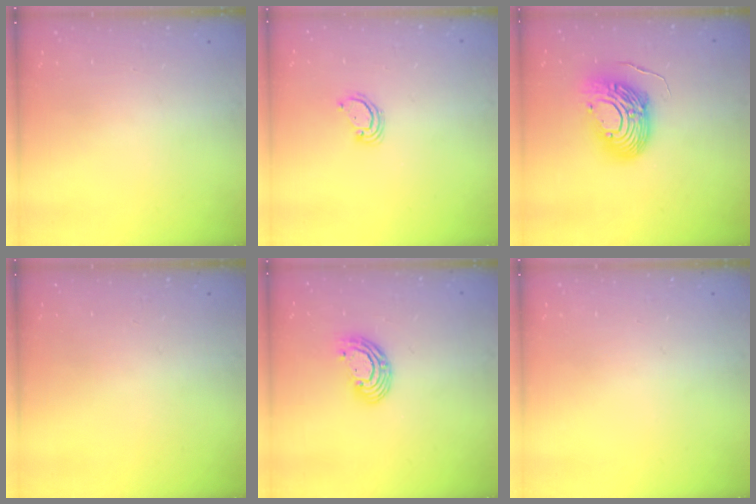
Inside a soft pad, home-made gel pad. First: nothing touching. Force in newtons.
{"total": 3.4, "press": 3.4, "slide": 0.3}
{"total": 14.4, "press": 14.4, "slide": 1.1}
{"total": 0.0}
{"total": 8.4, "press": 8.3, "slide": 1.4}
{"total": 0.0}